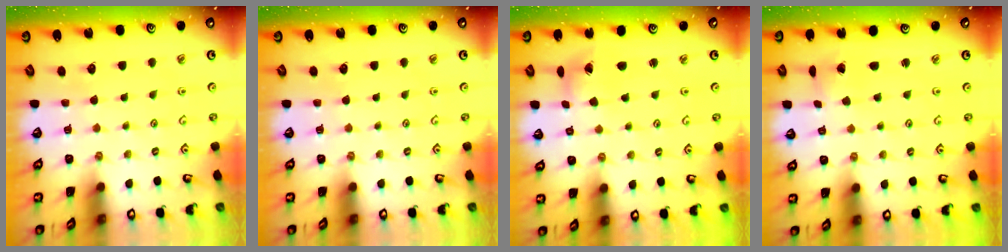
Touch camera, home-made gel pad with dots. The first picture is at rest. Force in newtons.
{"total": 0.0}
{"total": 3.0, "press": 3.0, "slide": 0.4}
{"total": 0.0}